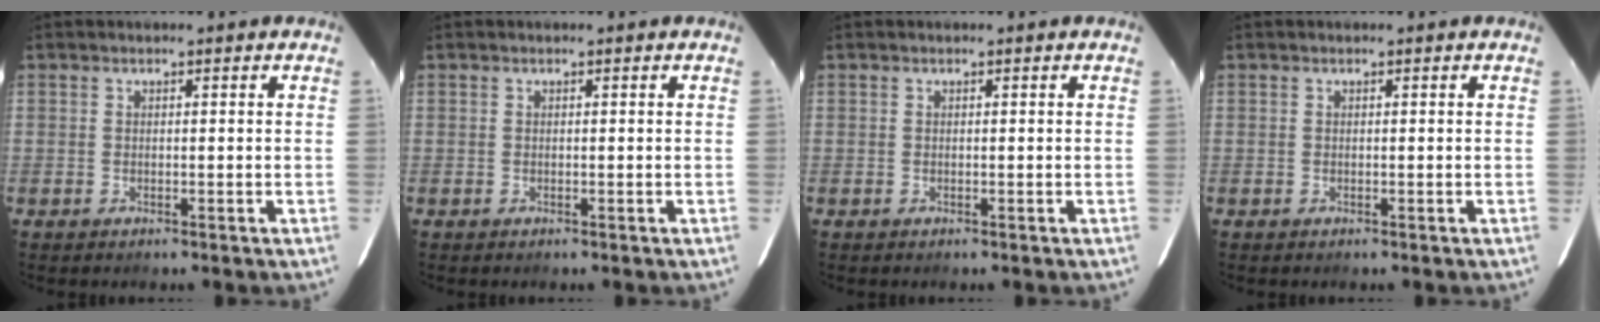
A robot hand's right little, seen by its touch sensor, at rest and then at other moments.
{"total": 0.0}
{"total": 0.0}
{"total": 0.0}